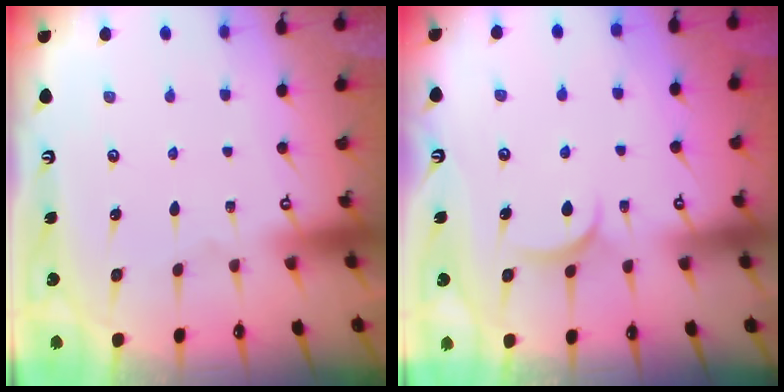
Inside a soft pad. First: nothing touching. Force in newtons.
{"total": 4.1, "press": 4.0, "slide": 0.7}